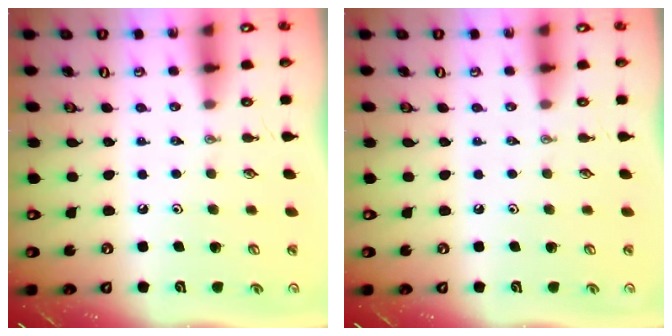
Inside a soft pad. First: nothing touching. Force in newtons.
{"total": 0.0}